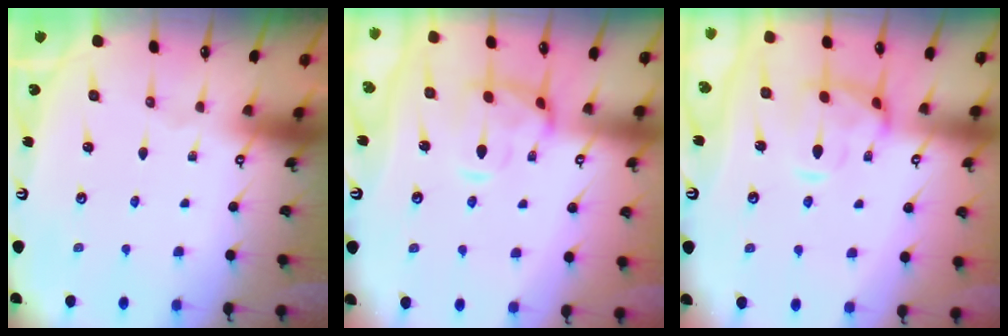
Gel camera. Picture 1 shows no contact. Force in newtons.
{"total": 3.8, "press": 3.5, "slide": 1.5}
{"total": 3.8, "press": 3.5, "slide": 1.5}